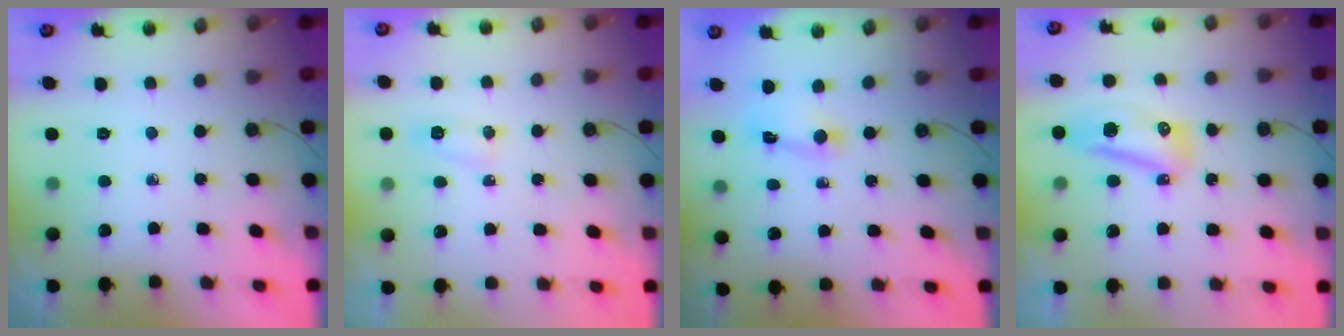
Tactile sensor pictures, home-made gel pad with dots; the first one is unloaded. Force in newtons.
{"total": 10.3, "press": 5.5, "slide": 8.8}
{"total": 2.7, "press": 2.7, "slide": 0.3}
{"total": 9.6, "press": 9.1, "slide": 2.9}